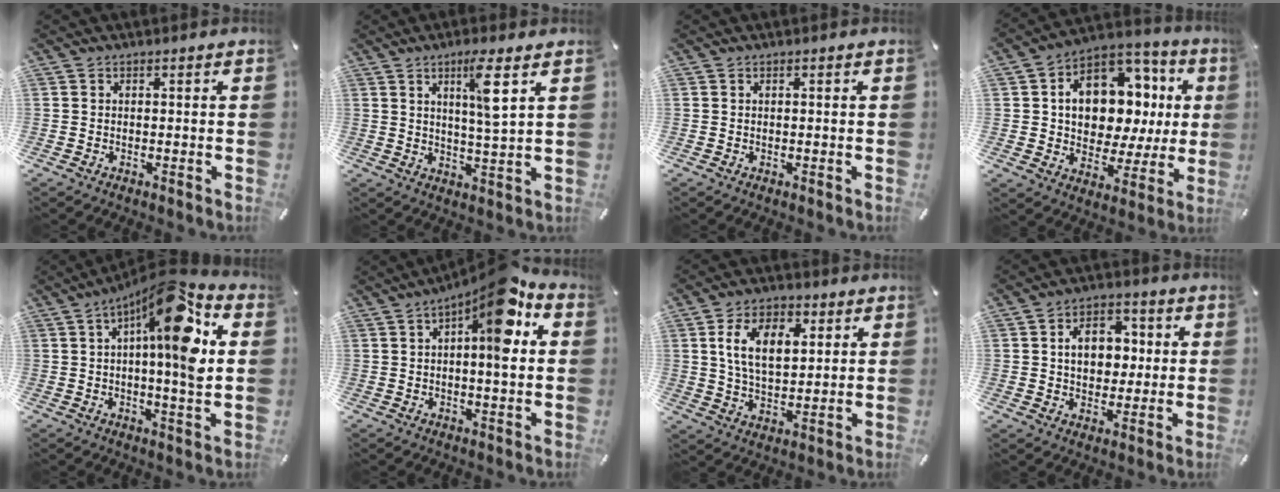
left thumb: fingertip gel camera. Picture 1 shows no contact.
{"total": 7.8, "force": [3.5, 0.6, 7.0], "torque": [-0.113, -0.014, 0.049]}
{"total": 0.0}
{"total": 15.6, "force": [3.6, 11.3, 10.2], "torque": [-0.153, -0.025, 0.069]}
{"total": 18.0, "force": [5.2, 4.7, 16.6], "torque": [-0.248, -0.026, 0.072]}
{"total": 13.4, "force": [4.5, 3.8, 12.0], "torque": [-0.162, -0.029, 0.063]}
{"total": 11.5, "force": [3.9, 7.0, 8.2], "torque": [-0.147, 0.005, 0.068]}
{"total": 10.0, "force": [1.1, 7.5, 6.5], "torque": [-0.093, 0.007, 0.018]}